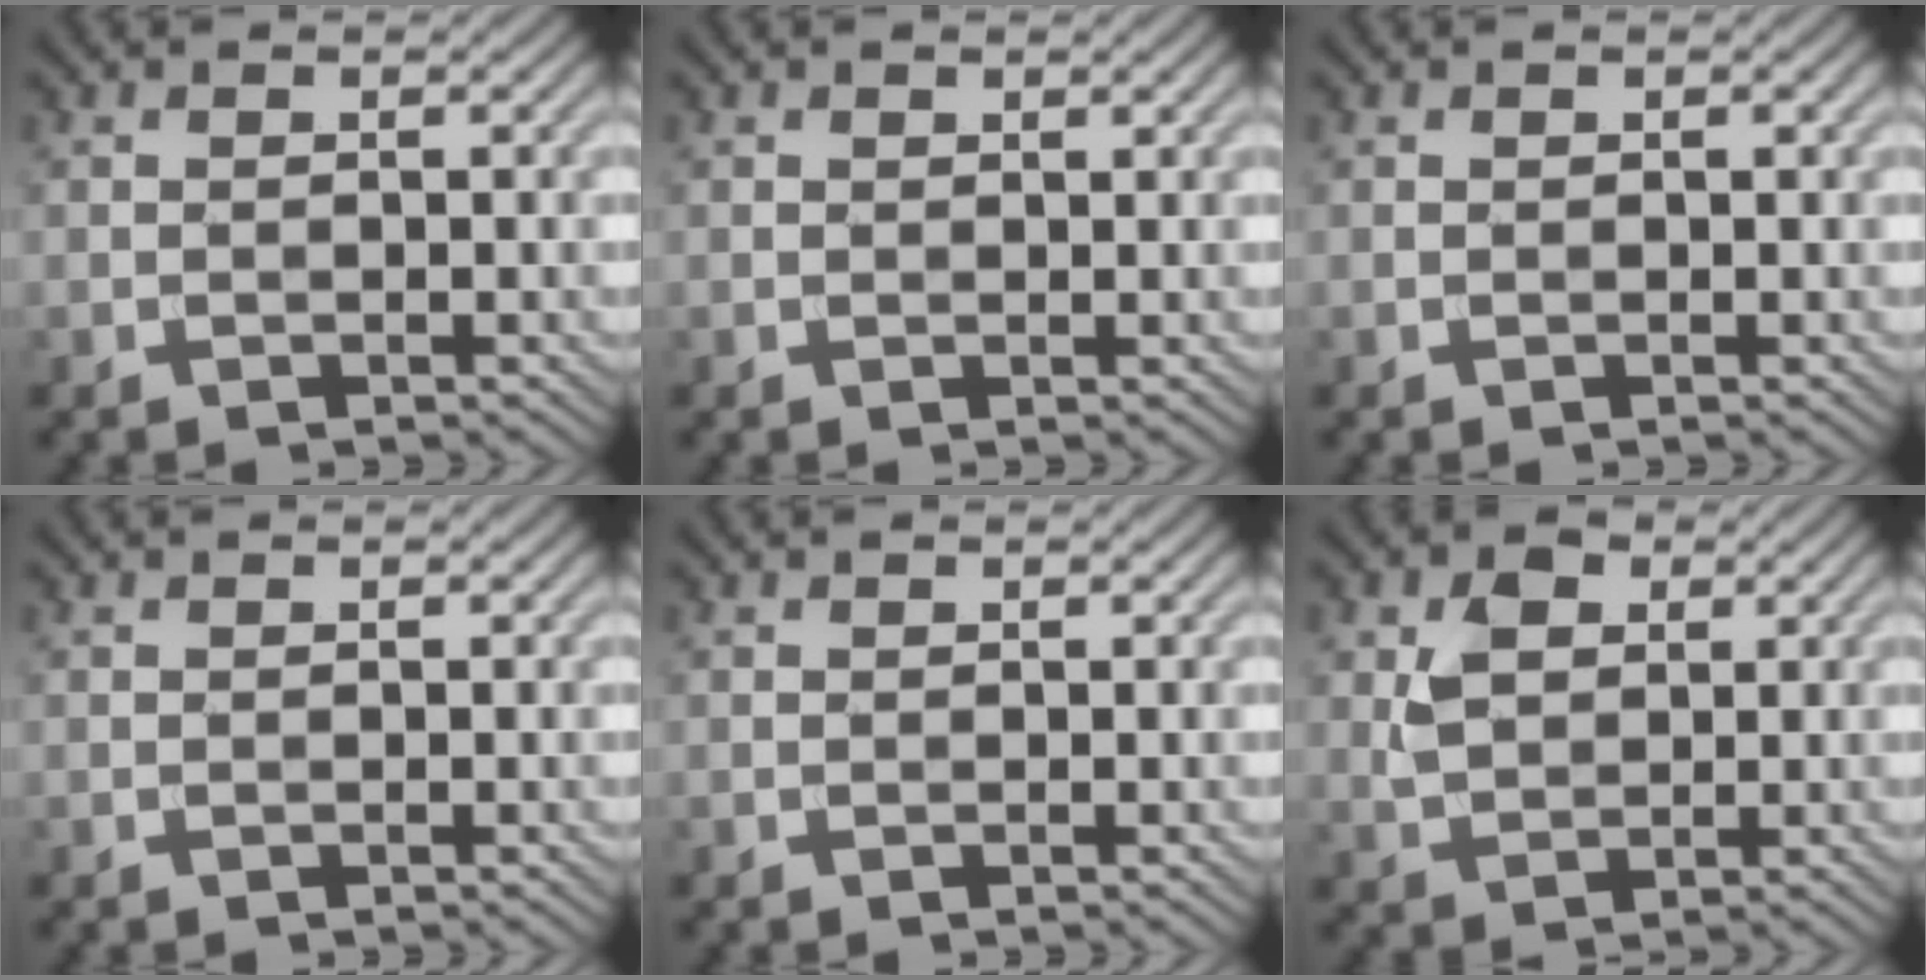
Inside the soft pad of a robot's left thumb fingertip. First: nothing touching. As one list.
[{"total": 0.7, "force": [0.6, 0.3, 0.1], "torque": [-0.003, 0.000, 0.013]}, {"total": 0.0}, {"total": 0.0}, {"total": 0.0}, {"total": 4.3, "force": [1.4, 3.3, 2.5], "torque": [-0.059, 0.003, 0.029]}]